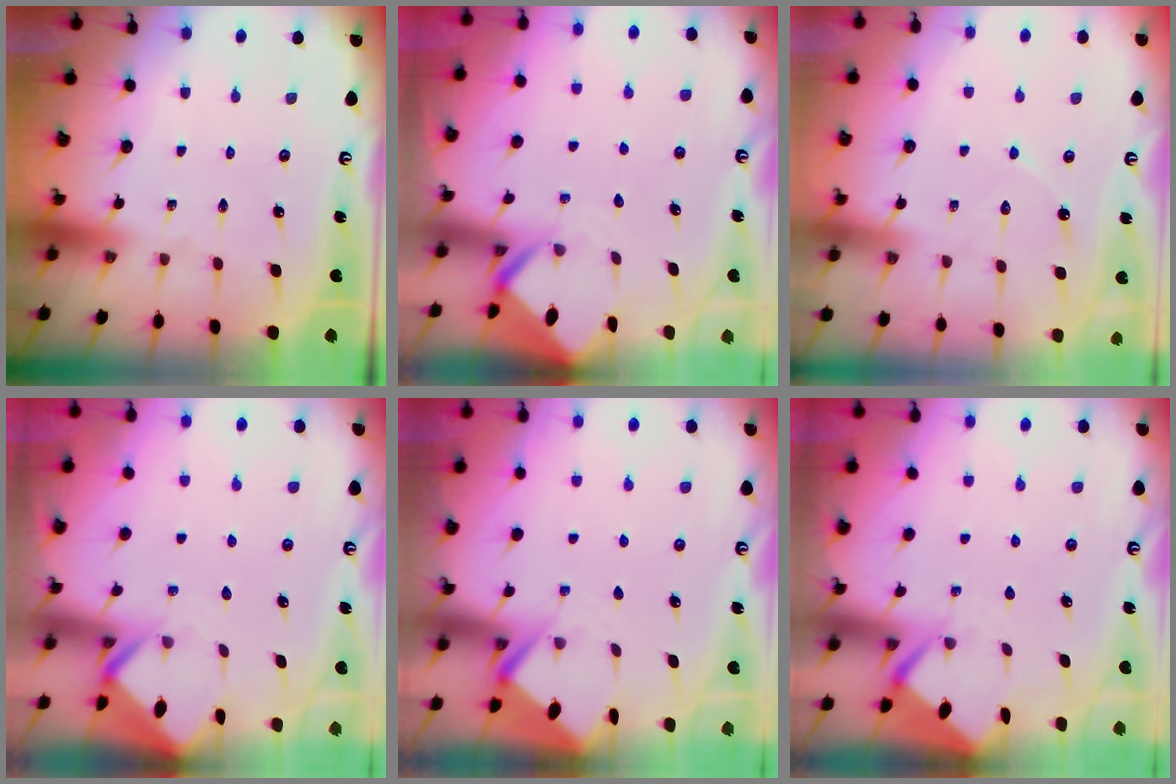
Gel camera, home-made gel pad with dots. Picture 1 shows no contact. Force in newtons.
{"total": 3.2, "press": 3.2, "slide": 0.2}
{"total": 6.0, "press": 6.0, "slide": 0.4}
{"total": 2.8, "press": 2.8, "slide": 0.2}
{"total": 3.0, "press": 2.9, "slide": 0.4}
{"total": 2.8, "press": 2.8, "slide": 0.4}